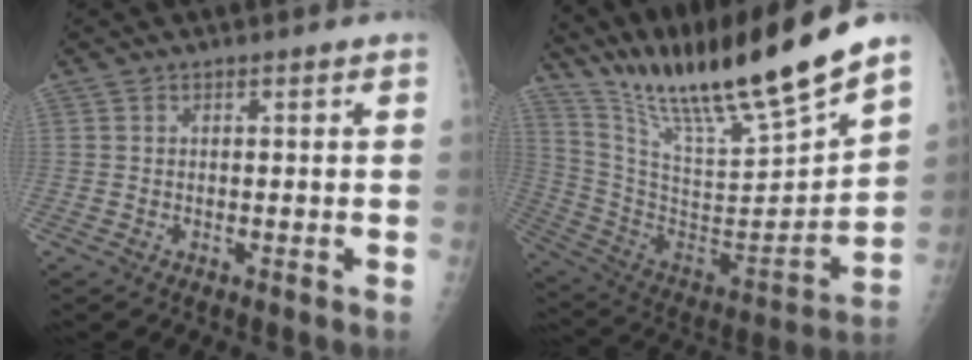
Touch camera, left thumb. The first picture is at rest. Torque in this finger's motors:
{"motor_torque": [1.50, 1.37, 1.41, -1.36, 0.11]}